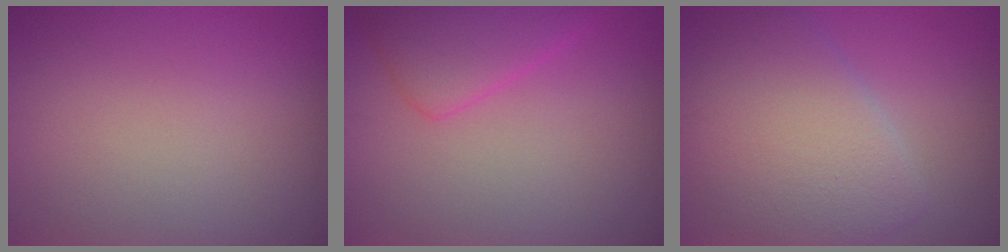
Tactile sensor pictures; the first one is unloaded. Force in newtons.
{"total": 3.8, "press": 3.8, "slide": 0.3}
{"total": 6.5, "press": 6.4, "slide": 0.6}